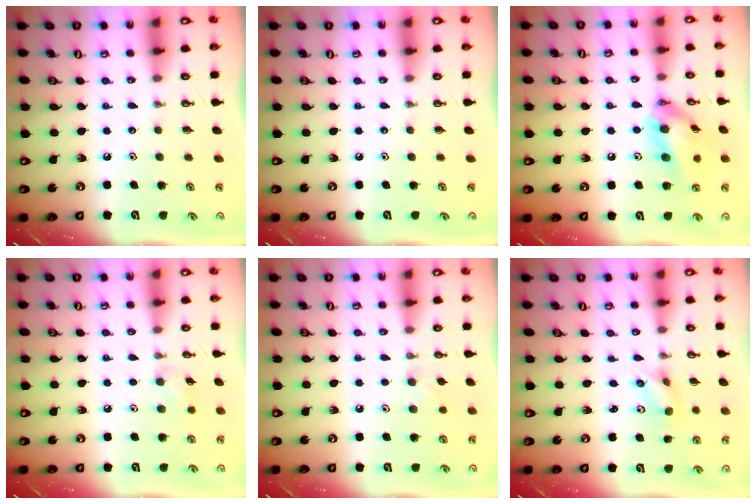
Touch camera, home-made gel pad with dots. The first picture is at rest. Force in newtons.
{"total": 0.0}
{"total": 14.0, "press": 13.8, "slide": 1.9}
{"total": 8.1, "press": 7.2, "slide": 3.7}
{"total": 5.8, "press": 5.7, "slide": 1.2}
{"total": 2.9, "press": 1.1, "slide": 2.7}